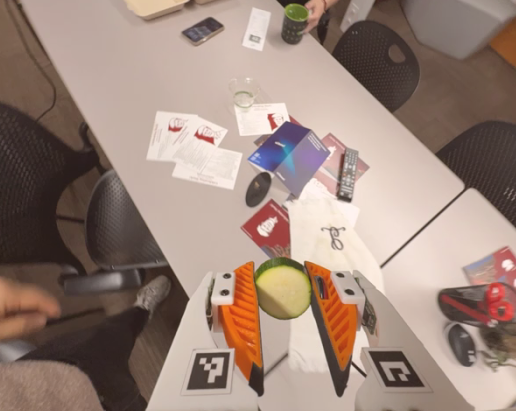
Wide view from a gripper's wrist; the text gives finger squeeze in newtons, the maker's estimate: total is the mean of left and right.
{"total": 10.9, "left": 10.7, "right": 11.0}